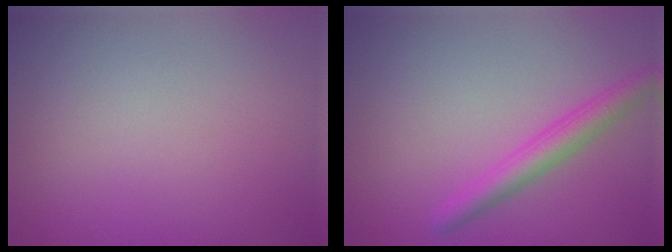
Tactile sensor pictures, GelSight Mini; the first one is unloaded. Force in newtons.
{"total": 2.9, "press": 2.9, "slide": 0.2}